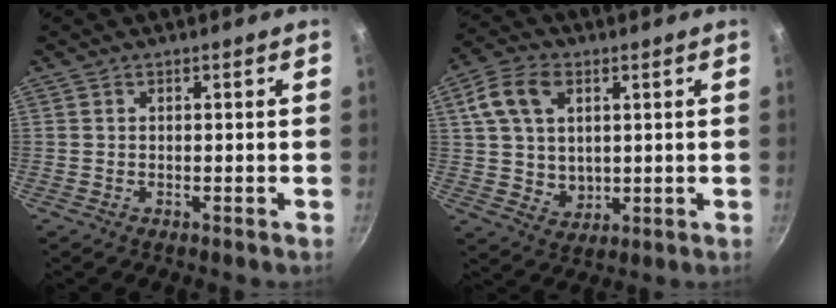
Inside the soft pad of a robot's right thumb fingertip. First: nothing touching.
{"total": 11.3, "force": [3.7, 7.9, 7.2], "torque": [-0.114, -0.006, 0.073]}